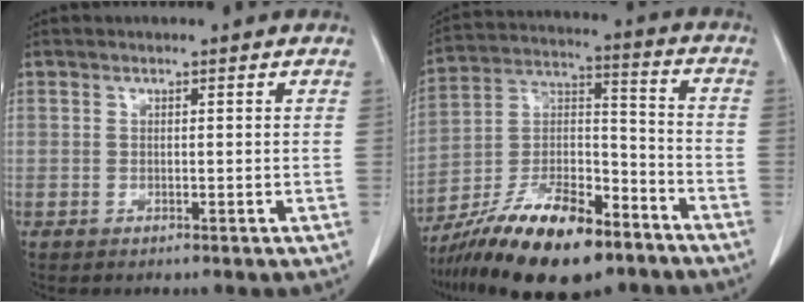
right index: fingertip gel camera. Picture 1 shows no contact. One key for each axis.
{"total": 20.1, "fx": -14.1, "fy": 6.2, "fz": 12.9, "tx": -0.236, "ty": 0.009, "tz": -0.244}